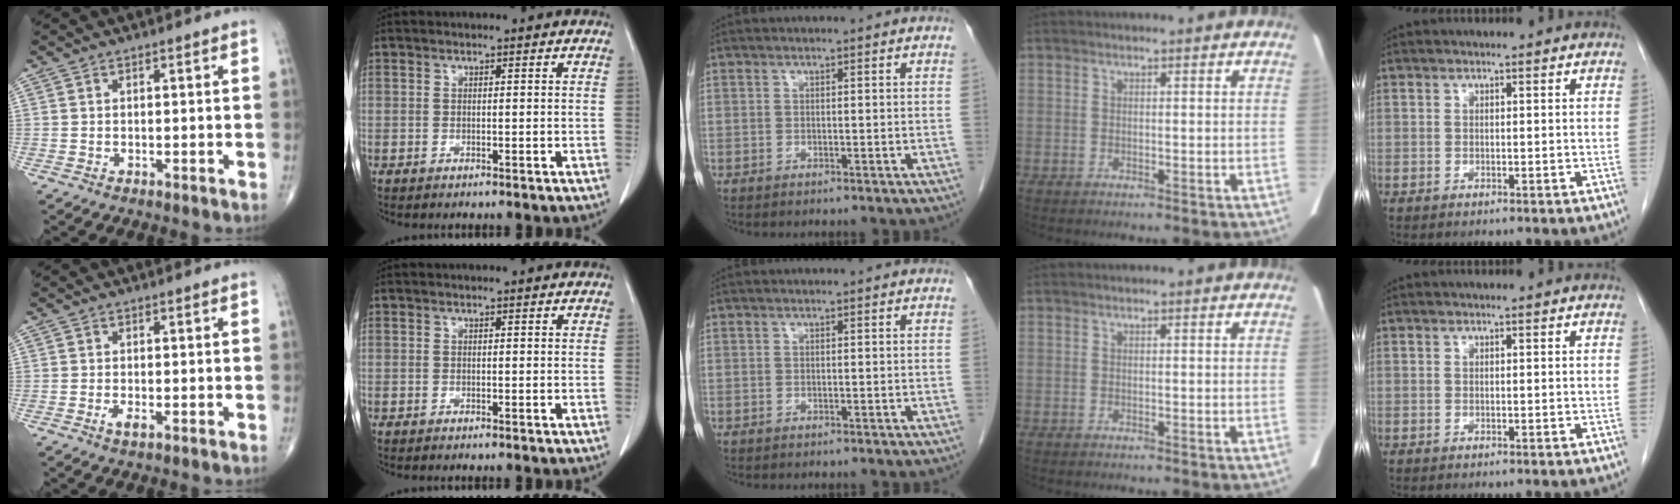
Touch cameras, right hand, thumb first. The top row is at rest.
{"thumb": {"total": 1.5, "force": [-0.7, 0.5, 1.3], "torque": [-0.027, -0.004, -0.015]}}